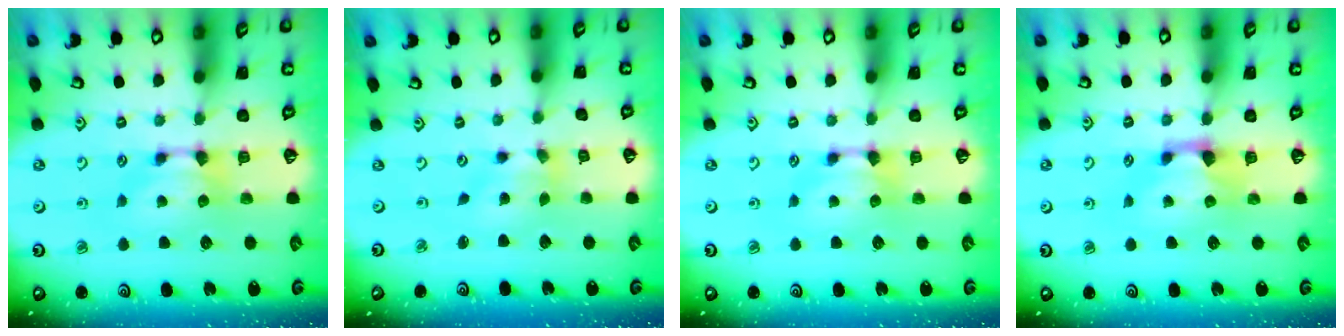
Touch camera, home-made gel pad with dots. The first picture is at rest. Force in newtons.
{"total": 2.7, "press": 2.4, "slide": 1.3}
{"total": 0.0}
{"total": 1.1, "press": 0.1, "slide": 1.1}